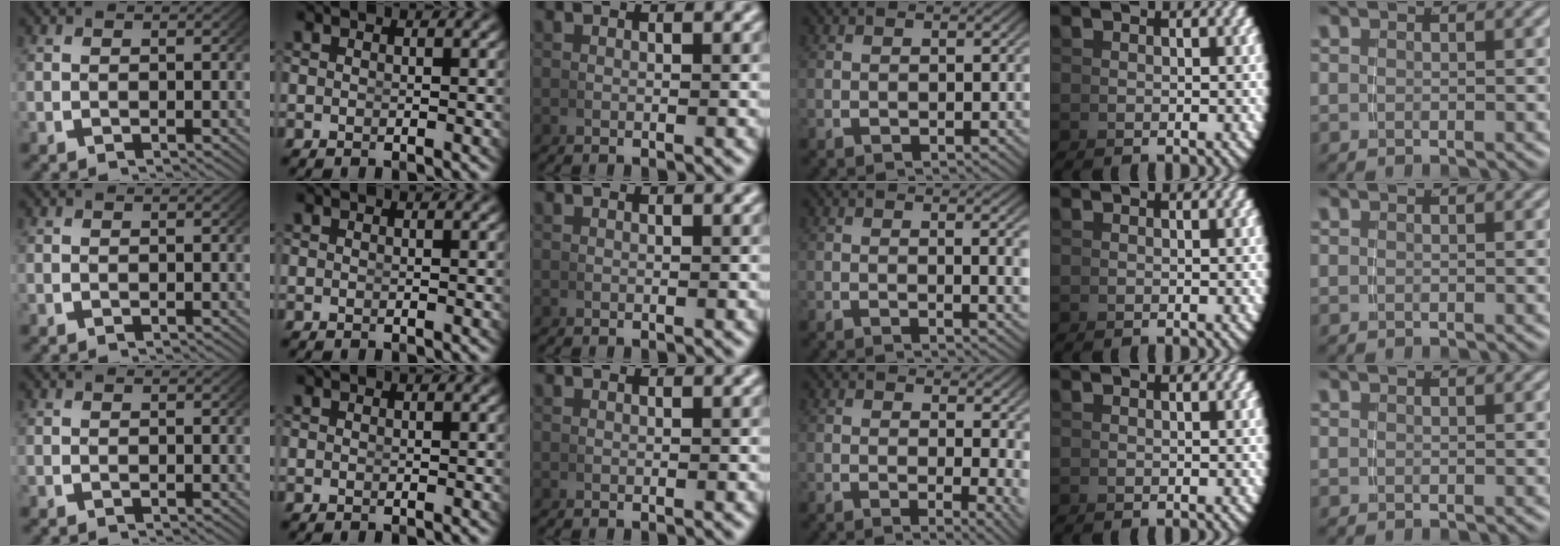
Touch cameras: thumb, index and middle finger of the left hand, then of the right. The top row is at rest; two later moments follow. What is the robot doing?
{"motion": "lift_and_place", "object": "dispenser bottle"}